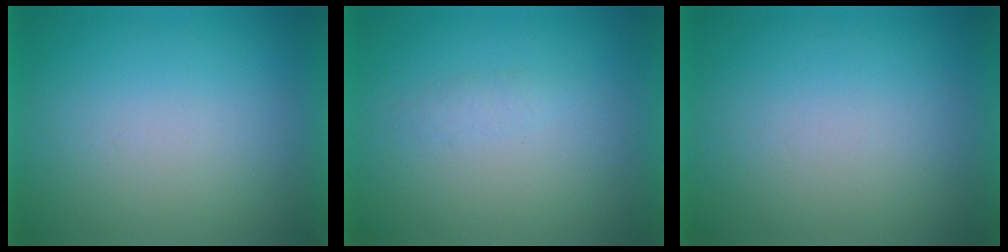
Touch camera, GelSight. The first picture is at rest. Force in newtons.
{"total": 1.2}
{"total": 0.0}